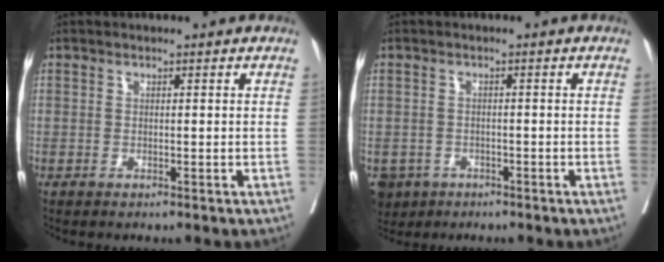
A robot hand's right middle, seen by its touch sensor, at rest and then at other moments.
{"total": 4.7, "force": [-3.0, 3.5, 1.0], "torque": [-0.017, 0.001, -0.047]}